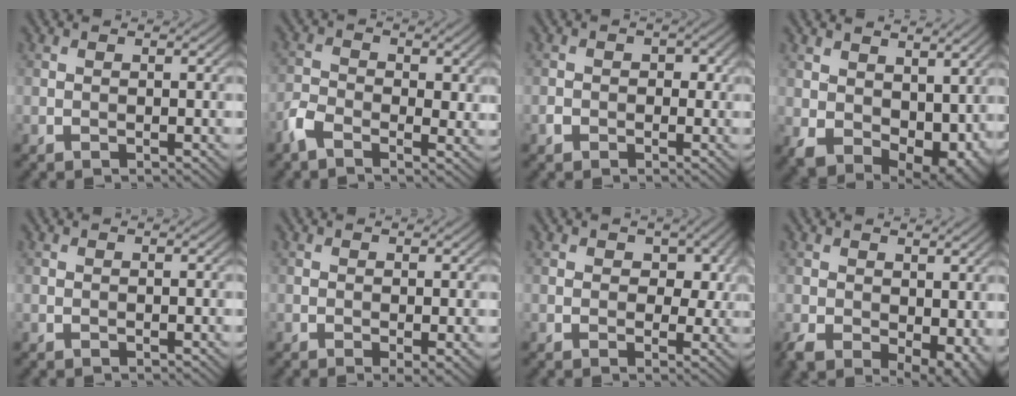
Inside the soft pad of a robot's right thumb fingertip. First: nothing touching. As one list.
[{"total": 4.8, "force": [-1.8, 2.7, 3.6], "torque": [-0.080, -0.005, -0.044]}, {"total": 1.8, "force": [-0.5, 1.6, 0.7], "torque": [-0.007, -0.003, -0.014]}, {"total": 11.3, "force": [1.6, 8.0, 7.8], "torque": [-0.155, -0.048, 0.061]}, {"total": 0.0}, {"total": 1.4, "force": [-0.4, 0.3, 1.4], "torque": [-0.026, -0.009, -0.007]}, {"total": 4.4, "force": [1.0, 3.2, 2.8], "torque": [-0.041, -0.007, 0.007]}, {"total": 8.1, "force": [-1.5, 5.4, 5.9], "torque": [-0.110, -0.040, -0.006]}]